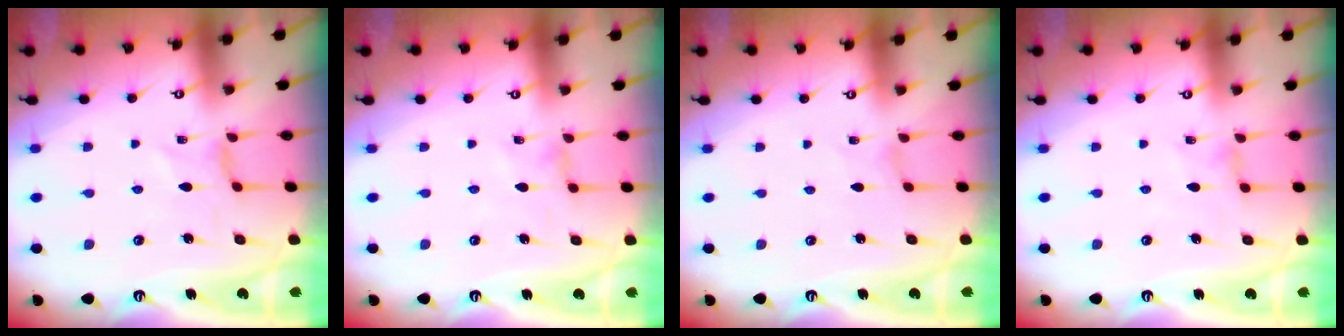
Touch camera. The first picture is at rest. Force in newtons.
{"total": 0.8, "press": 0.8, "slide": 0.3}
{"total": 0.0}
{"total": 1.5, "press": 1.4, "slide": 0.4}